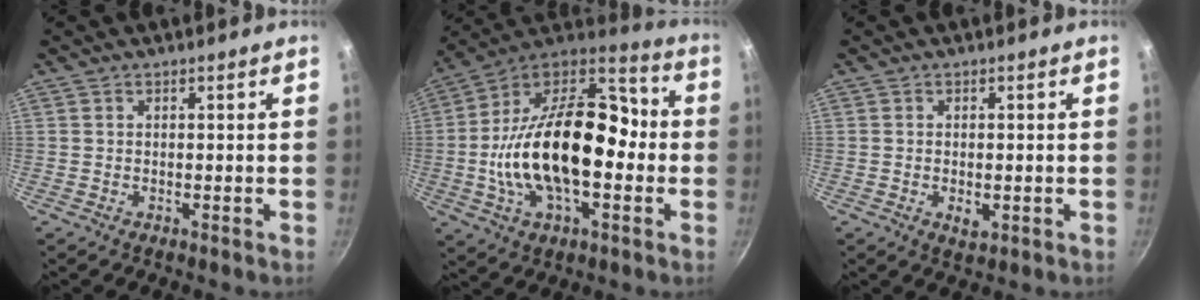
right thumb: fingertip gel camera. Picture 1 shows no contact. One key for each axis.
{"total": 26.9, "fx": -2.7, "fy": 15.1, "fz": 22.1, "tx": -0.376, "ty": 0.052, "tz": -0.062}
{"total": 2.7, "fx": -0.6, "fy": 1.5, "fz": 2.2, "tx": -0.036, "ty": -0.006, "tz": -0.006}